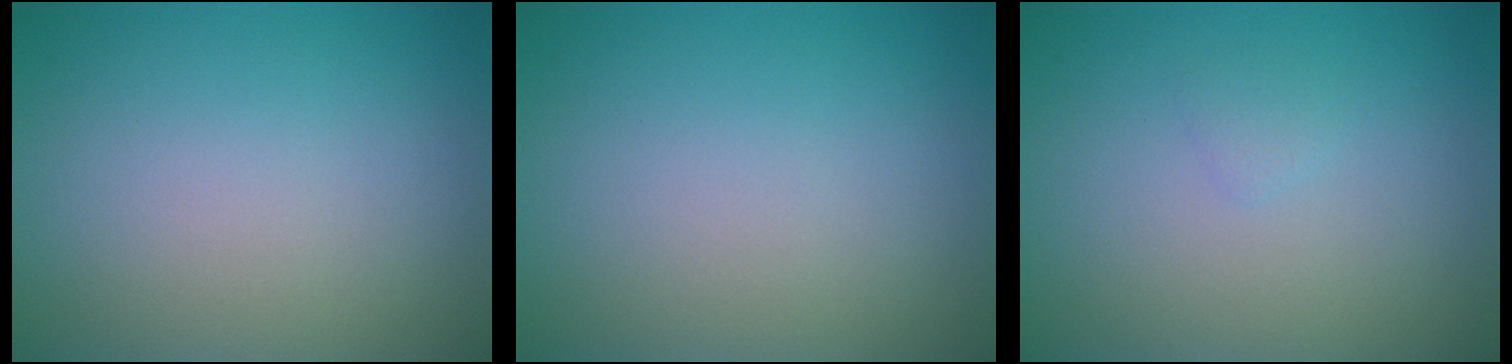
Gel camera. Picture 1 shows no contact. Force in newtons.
{"total": 0.0}
{"total": 0.6, "press": 0.6, "slide": 0.1}